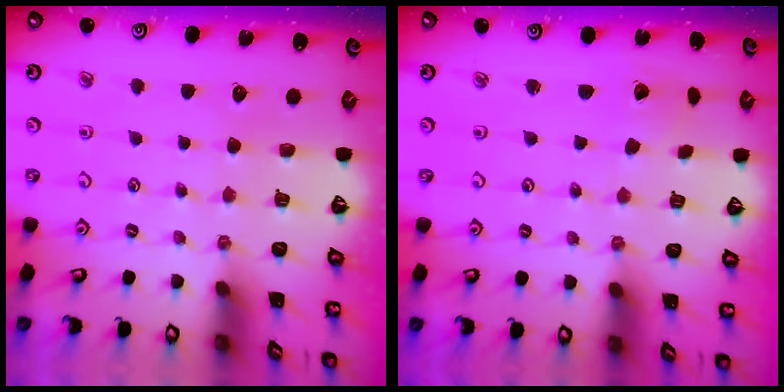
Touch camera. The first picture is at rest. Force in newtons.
{"total": 2.1, "press": 2.1, "slide": 0.2}